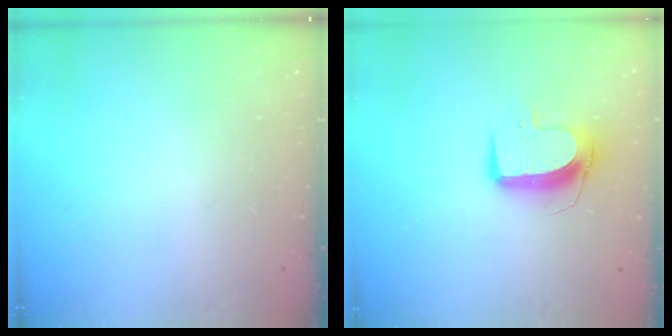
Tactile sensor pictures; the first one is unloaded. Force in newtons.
{"total": 10.2, "press": 10.2, "slide": 0.4}